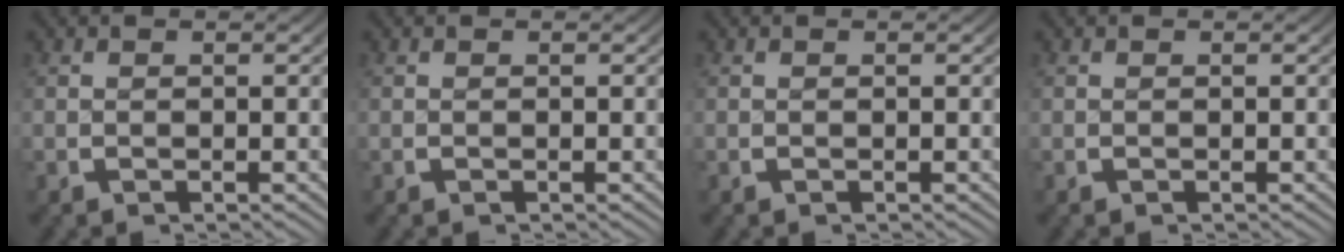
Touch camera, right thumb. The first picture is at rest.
{"total": 0.0}
{"total": 0.0}
{"total": 0.0}